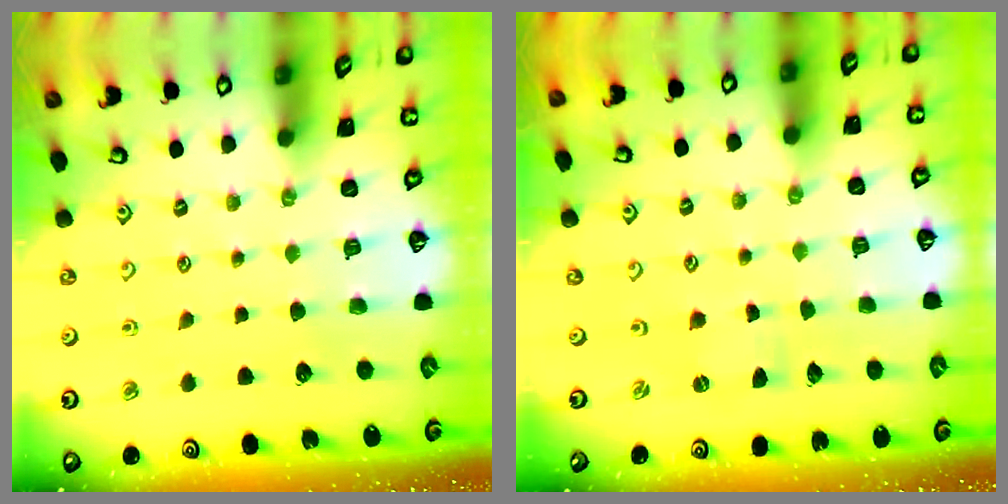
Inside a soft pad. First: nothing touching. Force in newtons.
{"total": 0.0}